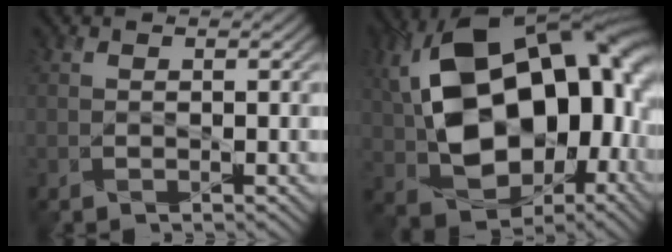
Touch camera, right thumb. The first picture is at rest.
{"total": 20.7, "force": [1.5, 13.3, 15.7], "torque": [-0.295, -0.009, 0.032]}